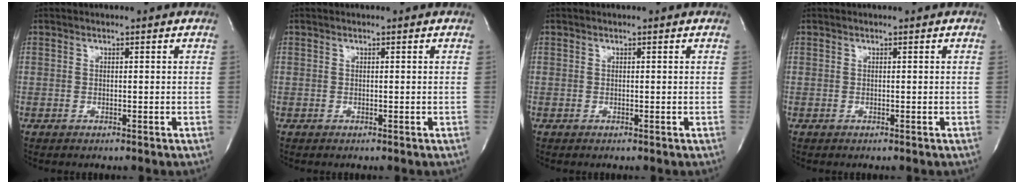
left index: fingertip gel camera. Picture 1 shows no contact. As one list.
[{"total": 0.0}, {"total": 0.0}, {"total": 0.0}]